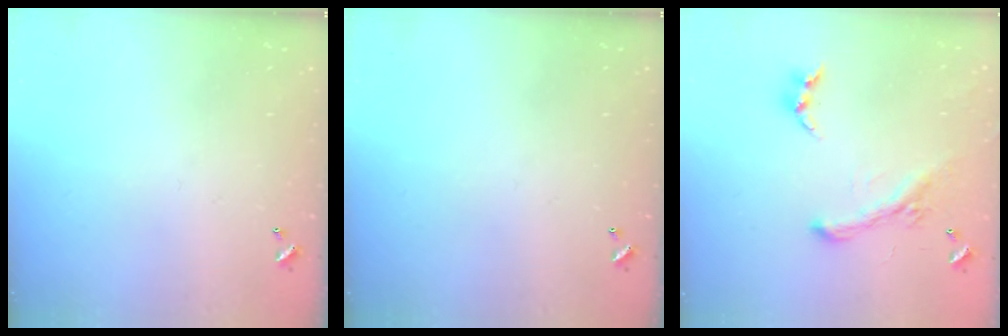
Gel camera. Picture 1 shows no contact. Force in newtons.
{"total": 0.0}
{"total": 2.5, "press": 2.0, "slide": 1.4}